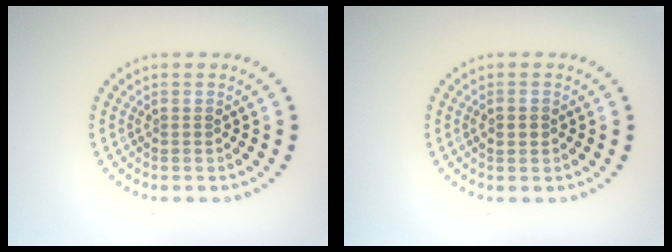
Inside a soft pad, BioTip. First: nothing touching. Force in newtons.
{"total": 1.7, "press": 1.7, "slide": 0.2}